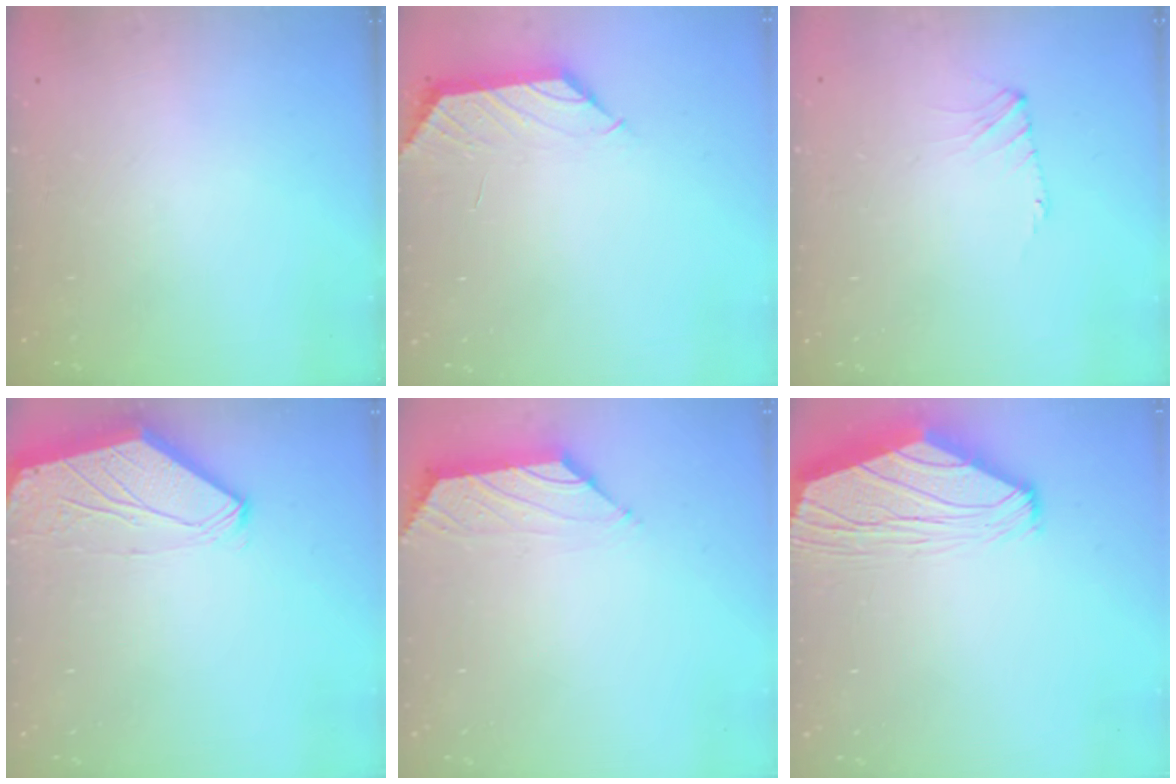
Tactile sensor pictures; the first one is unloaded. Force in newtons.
{"total": 1.5, "press": 1.3, "slide": 0.6}
{"total": 2.5, "press": 2.4, "slide": 0.6}
{"total": 0.0}
{"total": 0.8, "press": 0.4, "slide": 0.6}
{"total": 2.0, "press": 1.7, "slide": 0.9}